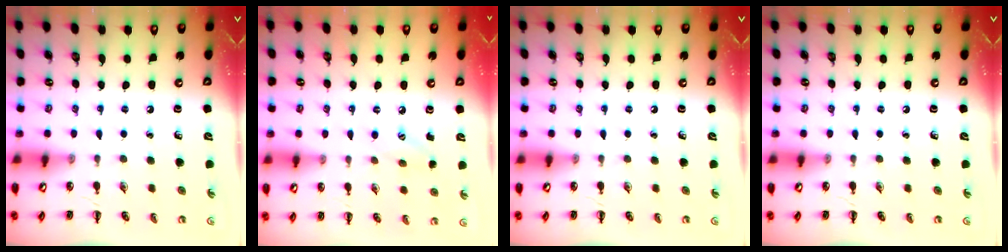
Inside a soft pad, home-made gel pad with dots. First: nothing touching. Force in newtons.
{"total": 5.2, "press": 5.0, "slide": 1.3}
{"total": 0.0}
{"total": 0.0}